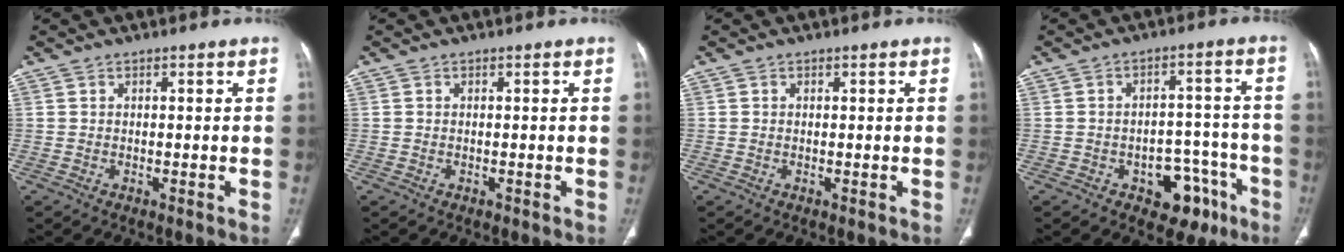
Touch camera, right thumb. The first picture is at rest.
{"total": 0.0}
{"total": 0.0}
{"total": 10.1, "force": [-5.3, 6.4, 5.7], "torque": [-0.038, 0.047, -0.062]}